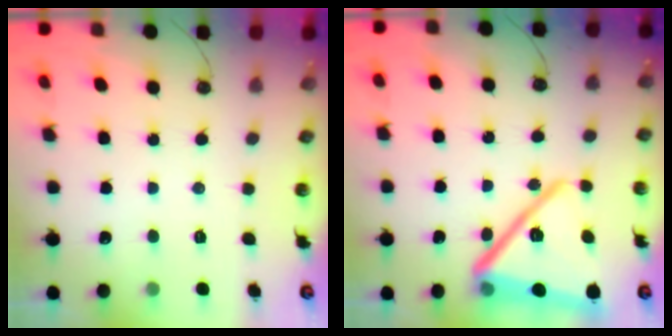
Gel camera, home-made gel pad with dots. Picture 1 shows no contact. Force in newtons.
{"total": 24.2, "press": 23.7, "slide": 4.9}